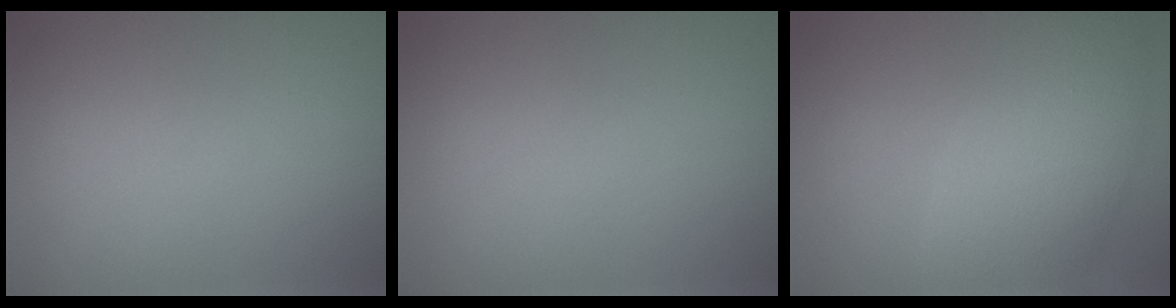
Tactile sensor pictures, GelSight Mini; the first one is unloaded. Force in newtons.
{"total": 0.0}
{"total": 7.5, "press": 7.4, "slide": 0.4}